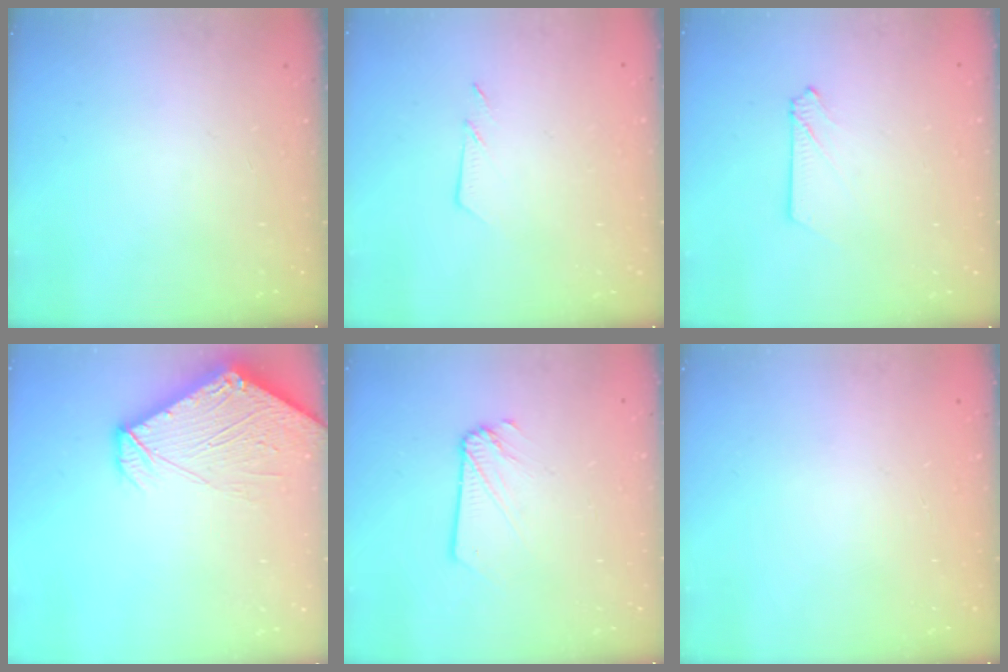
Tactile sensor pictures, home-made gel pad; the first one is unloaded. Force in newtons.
{"total": 4.2, "press": 4.2, "slide": 0.5}
{"total": 2.6, "press": 2.6, "slide": 0.3}
{"total": 11.1, "press": 11.0, "slide": 1.2}
{"total": 2.1, "press": 2.1, "slide": 0.3}
{"total": 0.0}